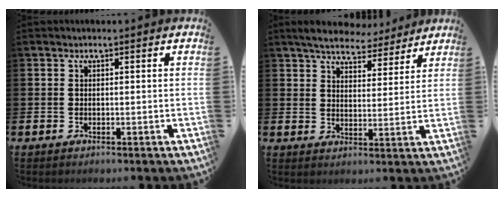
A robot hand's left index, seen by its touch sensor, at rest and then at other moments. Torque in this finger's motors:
{"motor_torque": [1.20, -0.94, 0.23, 0.13]}